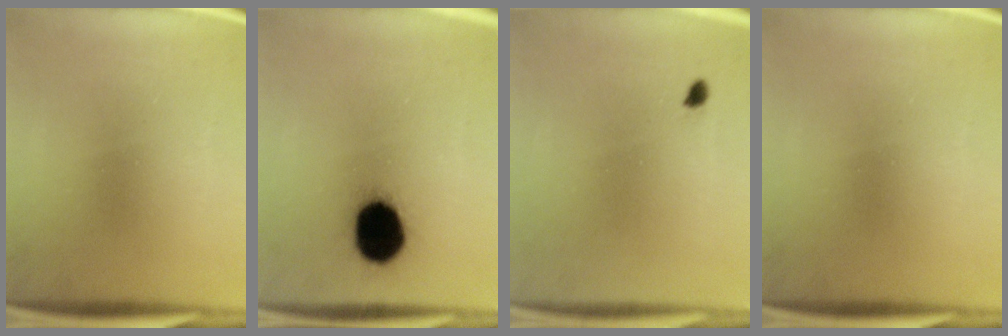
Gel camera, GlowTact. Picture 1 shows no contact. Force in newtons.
{"total": 16.7}
{"total": 0.9}
{"total": 0.0}